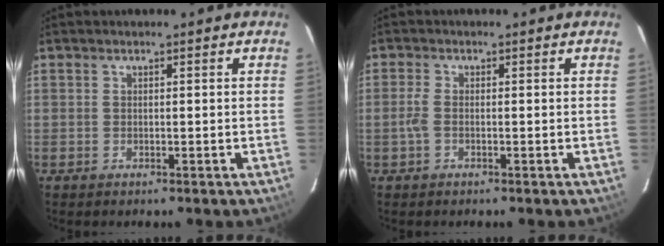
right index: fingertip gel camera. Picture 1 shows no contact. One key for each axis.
{"total": 2.0, "fx": -0.6, "fy": 0.7, "fz": 1.8, "tx": -0.043, "ty": 0.001, "tz": -0.012}